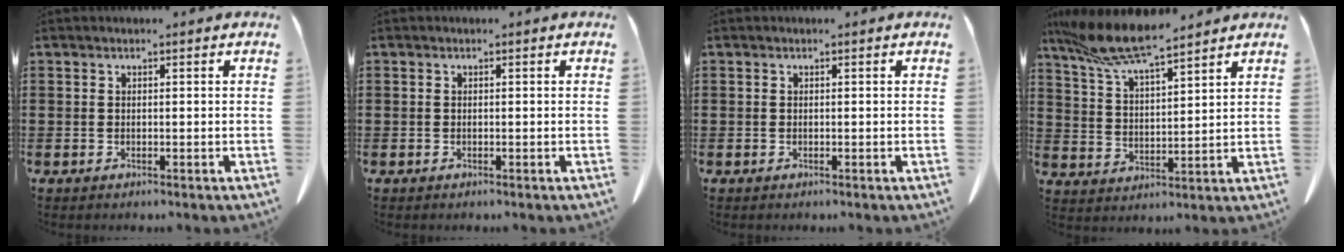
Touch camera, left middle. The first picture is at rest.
{"total": 0.0}
{"total": 0.0}
{"total": 9.6, "force": [8.3, 0.5, 4.9], "torque": [-0.121, -0.034, 0.147]}